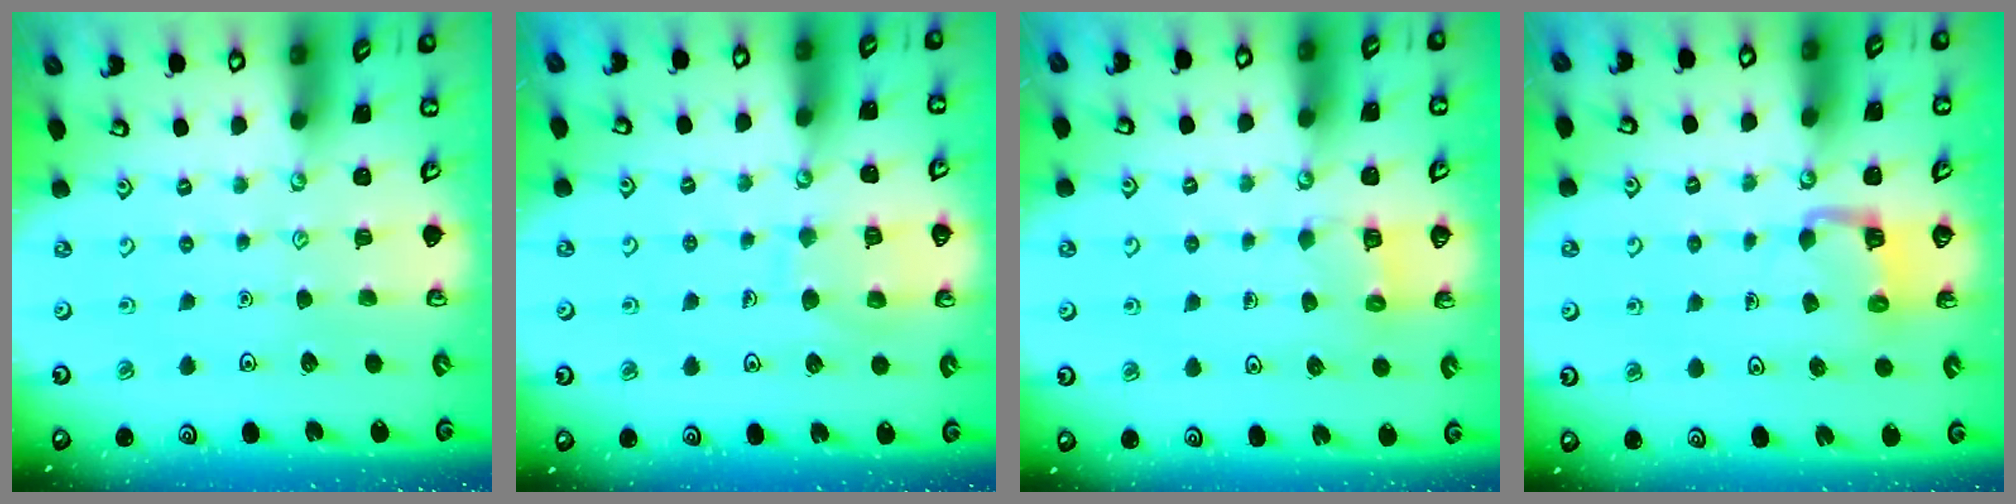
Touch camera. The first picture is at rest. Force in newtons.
{"total": 8.2, "press": 8.1, "slide": 0.9}
{"total": 5.7, "press": 5.7, "slide": 0.3}
{"total": 4.1, "press": 4.1, "slide": 0.2}